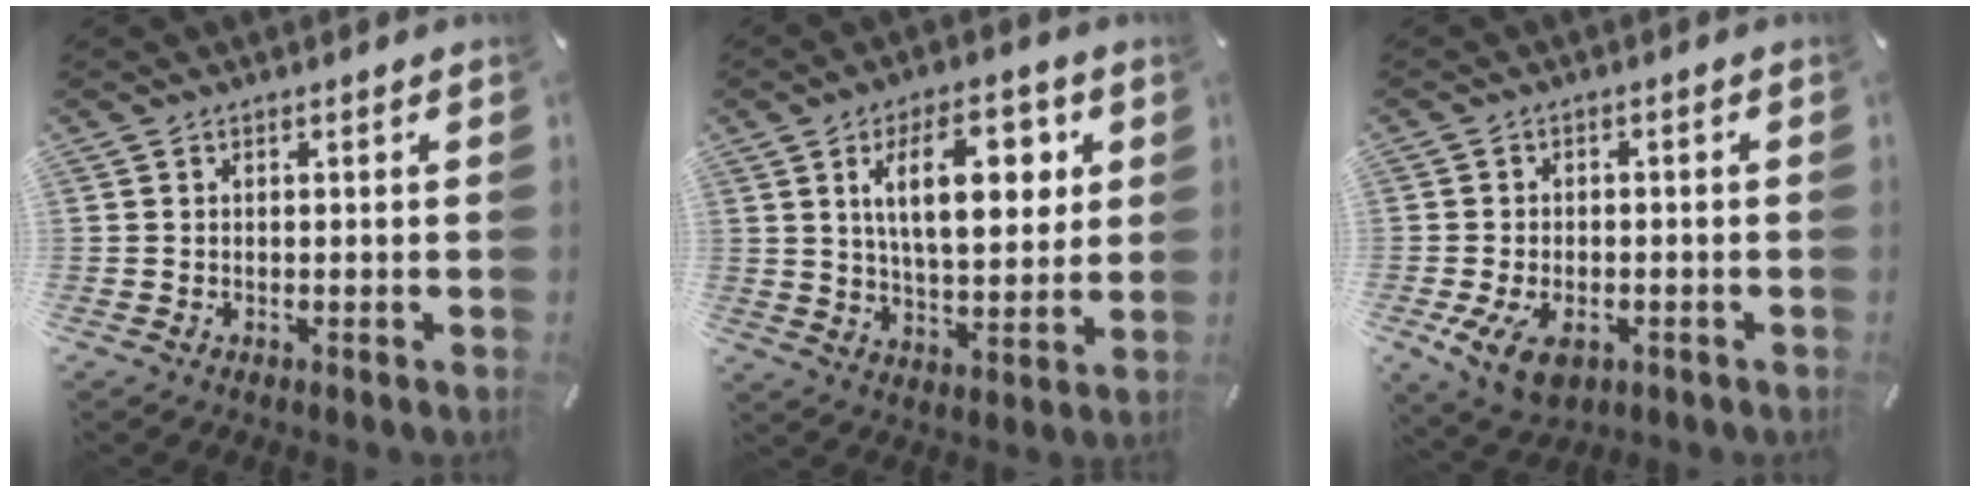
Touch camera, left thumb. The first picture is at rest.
{"total": 16.6, "force": [5.8, 8.1, 13.3], "torque": [-0.200, -0.003, 0.093]}
{"total": 7.2, "force": [-2.8, 4.7, 4.7], "torque": [-0.106, 0.005, -0.049]}